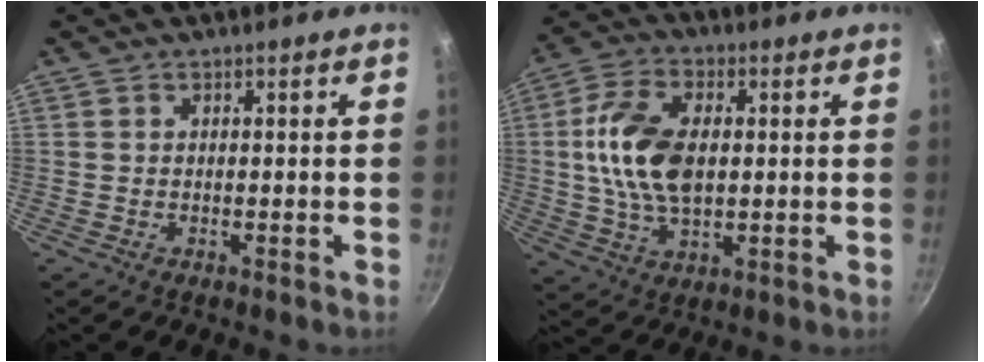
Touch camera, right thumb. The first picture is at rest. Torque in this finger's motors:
{"motor_torque": [1.59, 1.87, 1.66, -0.34, 0.17]}